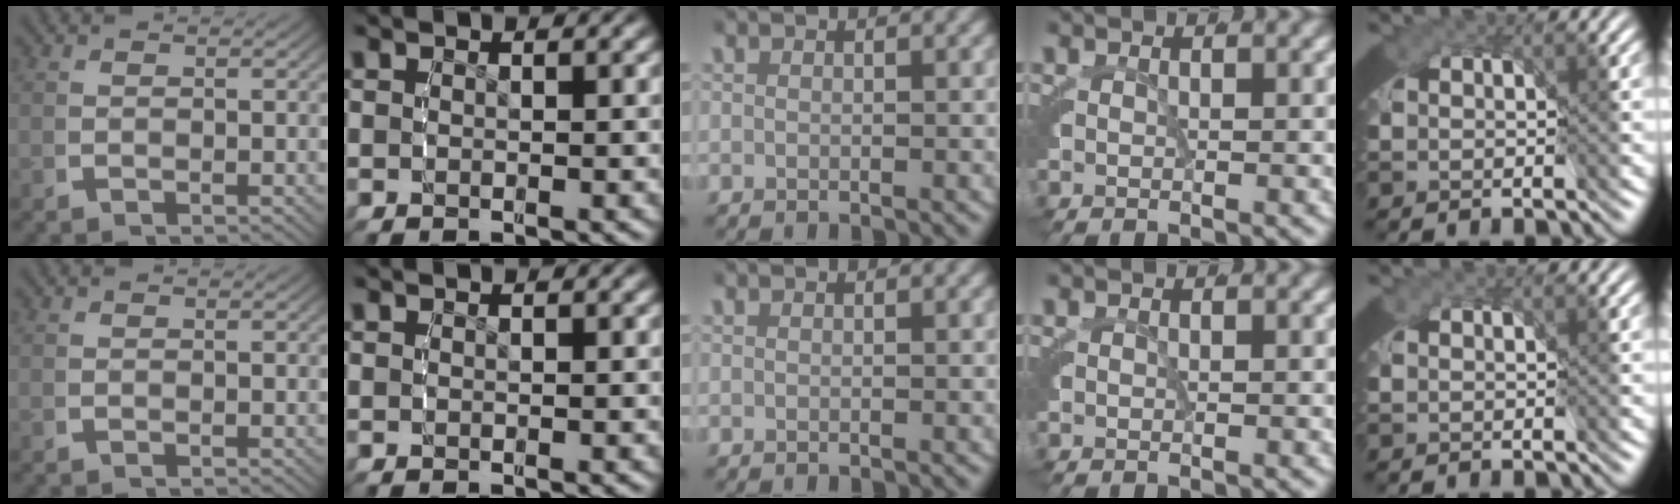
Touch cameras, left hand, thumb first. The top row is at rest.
{}